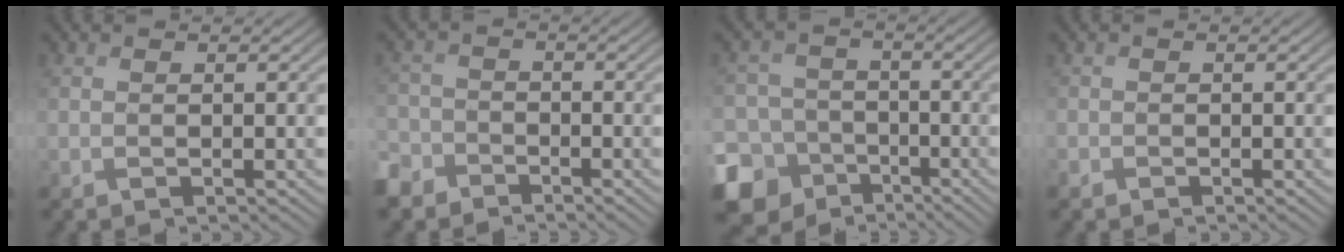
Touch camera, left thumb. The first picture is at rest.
{"total": 4.5, "force": [-3.2, 2.9, 1.1], "torque": [-0.037, -0.006, -0.074]}
{"total": 12.5, "force": [-6.6, 10.0, 3.5], "torque": [-0.120, -0.044, -0.130]}
{"total": 0.7, "force": [-0.3, 0.6, -0.1], "torque": [0.007, -0.005, -0.010]}